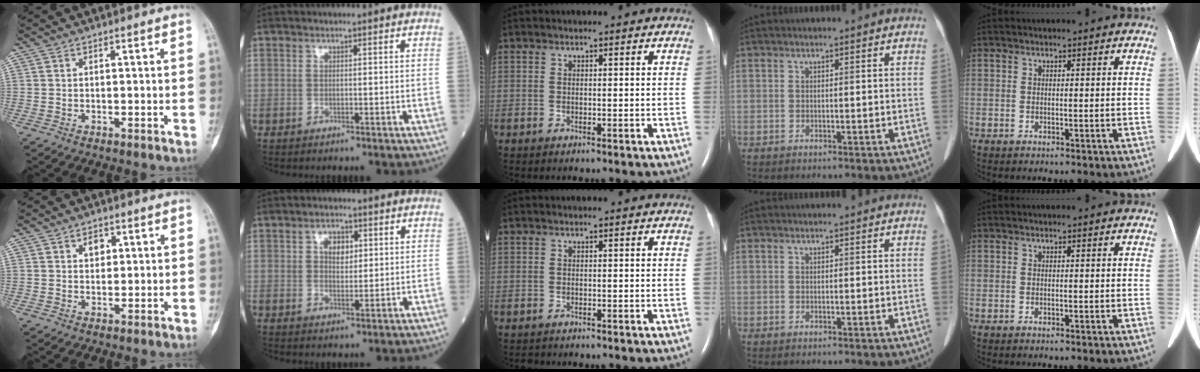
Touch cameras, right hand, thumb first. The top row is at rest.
{"thumb": {"total": 2.9, "force": [1.1, 2.2, 1.6], "torque": [-0.003, -0.003, 0.017]}, "index": {"total": 4.5, "force": [1.4, 2.8, 3.2], "torque": [-0.063, 0.011, 0.029]}, "middle": {"total": 0.7, "force": [-0.6, 0.2, -0.1], "torque": [-0.008, -0.001, -0.010]}}